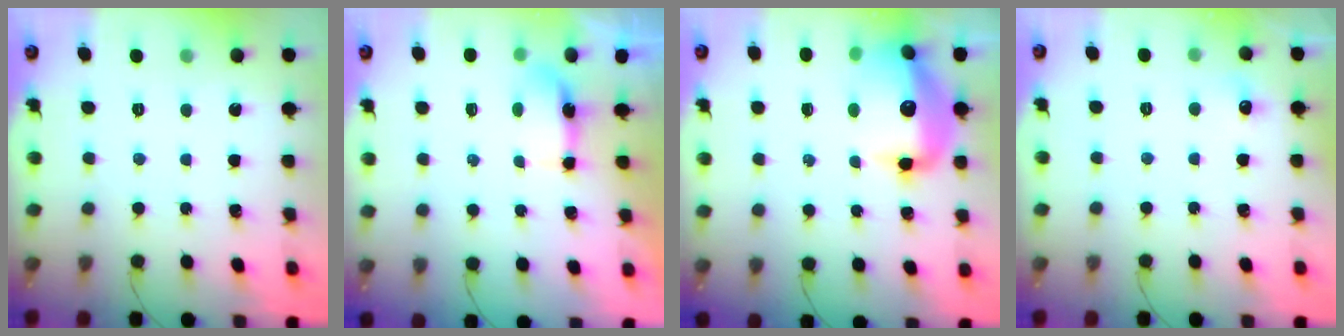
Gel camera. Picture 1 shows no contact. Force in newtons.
{"total": 6.0, "press": 5.1, "slide": 3.2}
{"total": 16.2, "press": 15.6, "slide": 4.1}
{"total": 4.3, "press": 4.1, "slide": 1.2}